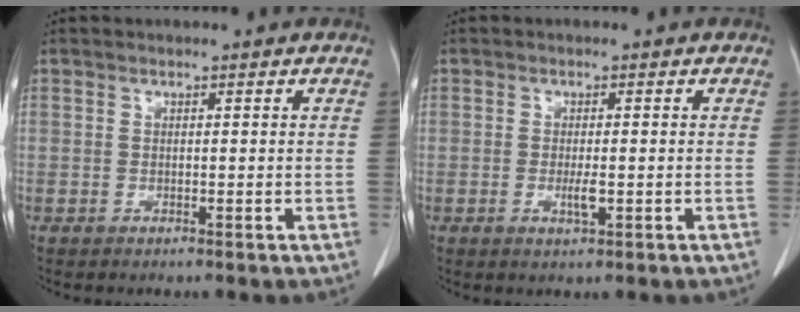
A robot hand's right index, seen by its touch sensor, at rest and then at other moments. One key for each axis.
{"total": 2.3, "fx": -0.6, "fy": 0.5, "fz": 2.2, "tx": -0.044, "ty": -0.003, "tz": -0.009}